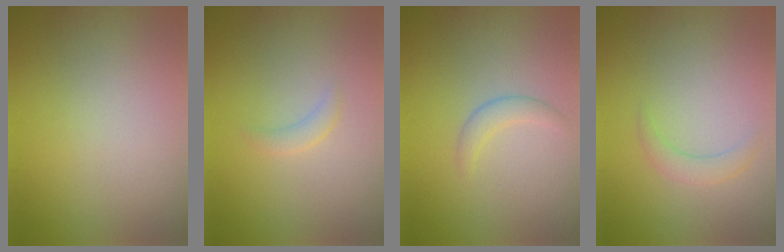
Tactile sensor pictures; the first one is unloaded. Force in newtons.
{"total": 1.2, "press": 1.1, "slide": 0.0}
{"total": 1.6, "press": 1.6, "slide": 0.2}
{"total": 1.7, "press": 1.6, "slide": 0.2}